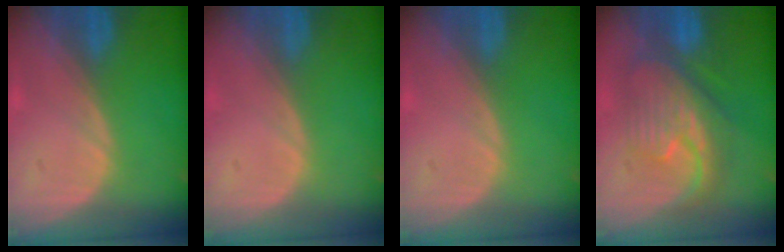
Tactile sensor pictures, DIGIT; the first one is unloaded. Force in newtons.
{"total": 0.0}
{"total": 0.0}
{"total": 9.1, "press": 9.0, "slide": 0.6}